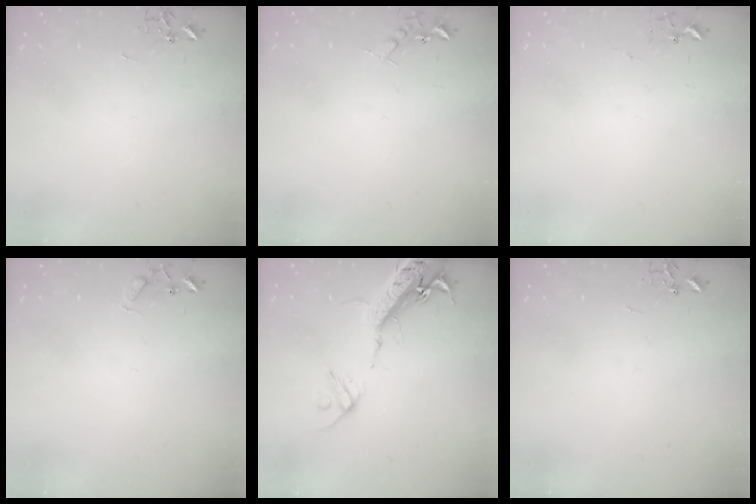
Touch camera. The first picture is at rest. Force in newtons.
{"total": 6.6, "press": 6.5, "slide": 0.7}
{"total": 5.4, "press": 5.4, "slide": 0.7}
{"total": 5.6, "press": 5.6, "slide": 0.5}
{"total": 18.2, "press": 17.7, "slide": 4.1}
{"total": 0.0}